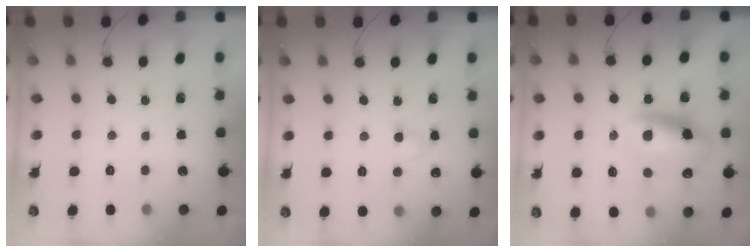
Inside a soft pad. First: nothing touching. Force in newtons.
{"total": 2.7, "press": 2.5, "slide": 1.2}
{"total": 14.4, "press": 13.9, "slide": 3.8}